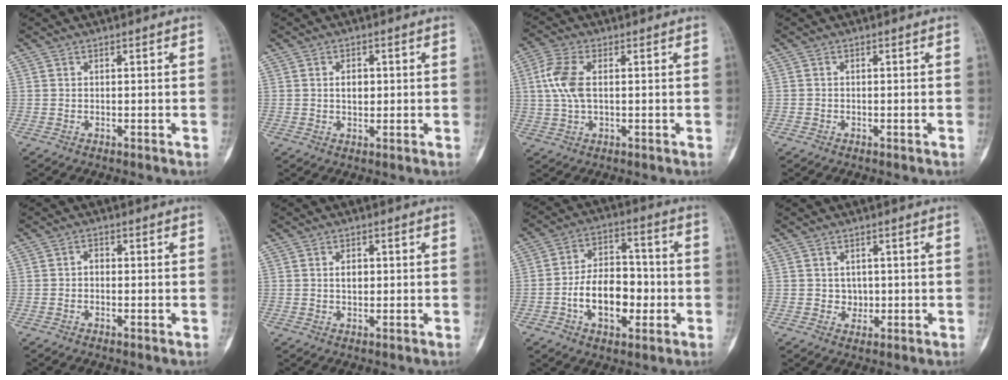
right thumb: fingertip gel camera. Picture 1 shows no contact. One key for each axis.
{"total": 2.9, "fx": 0.3, "fy": 1.9, "fz": 2.1, "tx": -0.021, "ty": -0.002, "tz": 0.005}
{"total": 7.4, "fx": 1.1, "fy": 4.0, "fz": 6.1, "tx": -0.148, "ty": 0.010, "tz": 0.019}
{"total": 0.5, "fx": -0.4, "fy": 0.4, "fz": 0.1, "tx": 0.006, "ty": 0.003, "tz": -0.009}
{"total": 1.5, "fx": -0.2, "fy": 1.0, "fz": 1.1, "tx": -0.008, "ty": 0.004, "tz": -0.010}
{"total": 2.5, "fx": 0.3, "fy": 1.6, "fz": 1.9, "tx": -0.020, "ty": -0.002, "tz": 0.005}
{"total": 13.3, "fx": -3.0, "fy": 8.4, "fz": 9.9, "tx": -0.126, "ty": 0.035, "tz": -0.051}
{"total": 2.4, "fx": 0.1, "fy": 2.3, "fz": 0.9, "tx": 0.008, "ty": 0.003, "tz": 0.003}